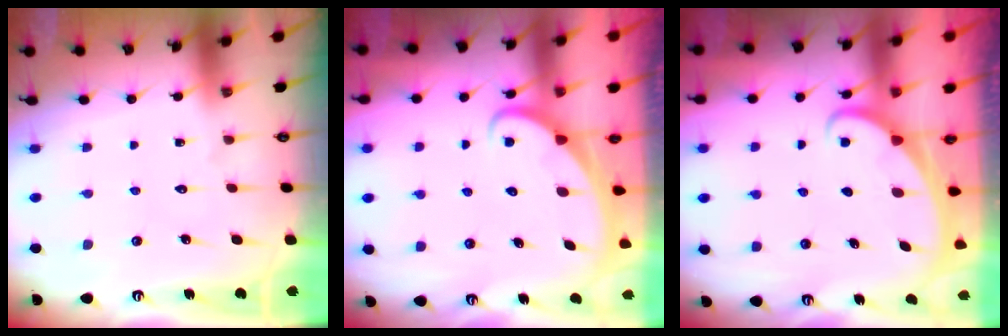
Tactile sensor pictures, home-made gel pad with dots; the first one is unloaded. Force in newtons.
{"total": 2.5, "press": 2.4, "slide": 0.2}
{"total": 1.5, "press": 1.5, "slide": 0.1}